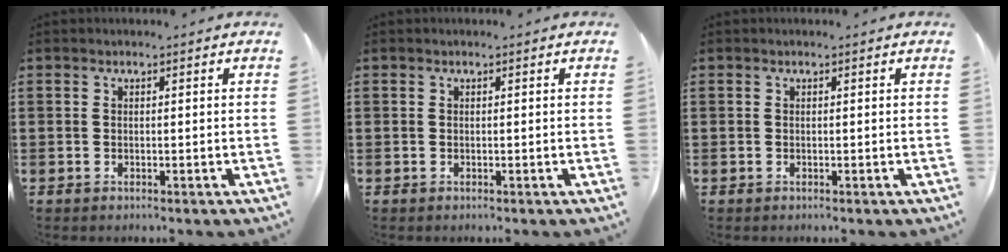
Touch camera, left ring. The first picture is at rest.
{"total": 0.0}
{"total": 0.0}